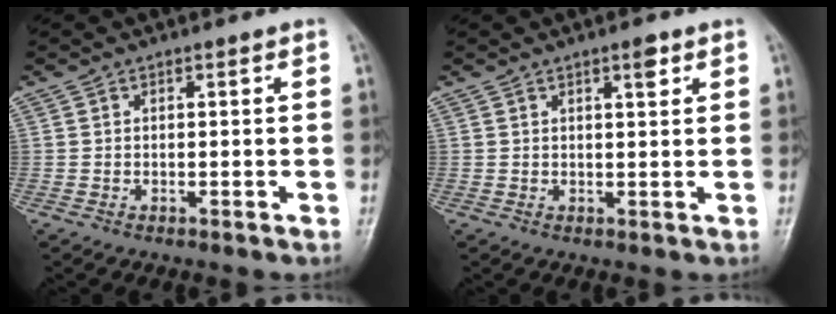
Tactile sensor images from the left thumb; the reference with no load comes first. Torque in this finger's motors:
{"motor_torque": [-0.10, -0.01, 0.02, 0.19, 0.06]}